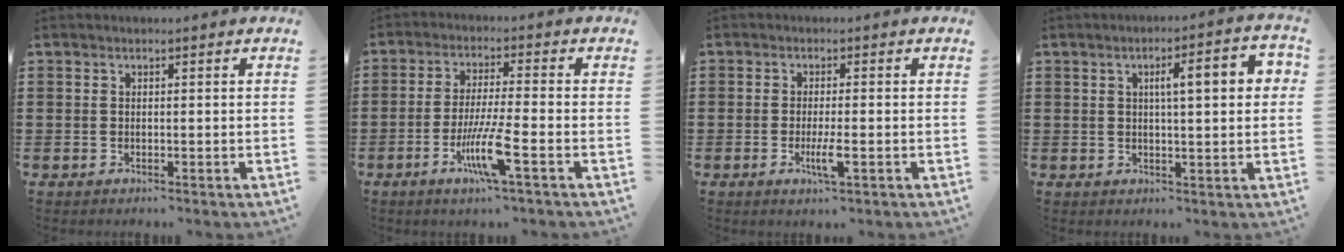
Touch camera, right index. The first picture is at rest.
{"total": 7.8, "force": [-3.5, 0.4, 6.9], "torque": [-0.136, -0.014, -0.067]}
{"total": 3.6, "force": [-1.3, 0.4, 3.3], "torque": [-0.062, -0.009, -0.024]}
{"total": 6.1, "force": [1.4, 1.3, 5.8], "torque": [-0.095, 0.000, 0.015]}